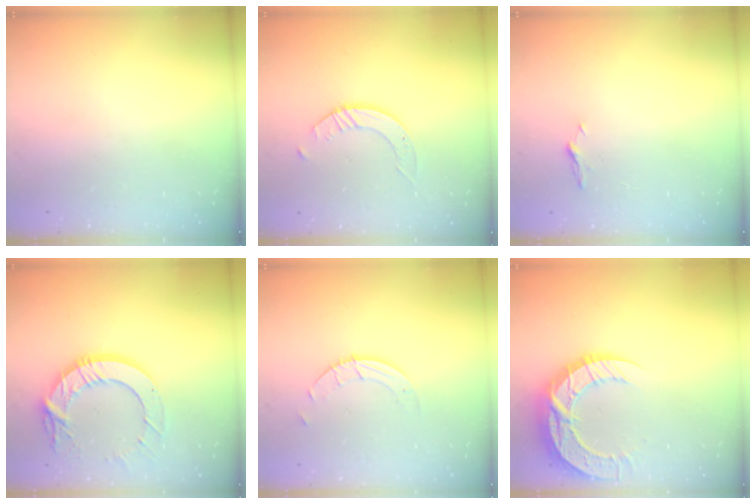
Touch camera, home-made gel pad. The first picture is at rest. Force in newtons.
{"total": 2.5, "press": 2.5, "slide": 0.3}
{"total": 3.7, "press": 3.7, "slide": 0.5}
{"total": 14.5, "press": 14.5, "slide": 1.3}
{"total": 2.5, "press": 2.5, "slide": 0.2}
{"total": 15.6, "press": 15.6, "slide": 1.1}